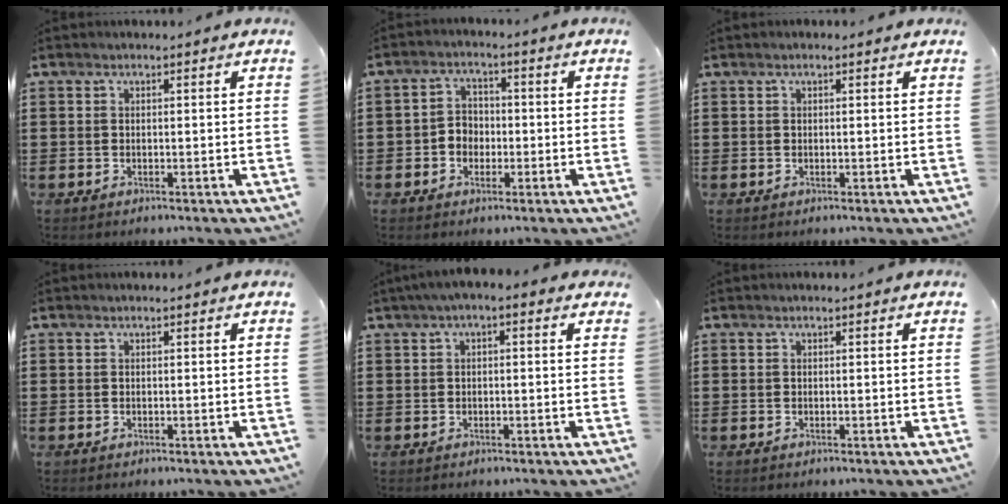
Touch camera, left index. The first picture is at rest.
{"total": 3.3, "force": [-1.3, 2.8, 1.1], "torque": [-0.032, 0.009, -0.029]}
{"total": 0.0}
{"total": 0.0}
{"total": 1.7, "force": [-0.4, 0.7, 1.5], "torque": [-0.035, 0.001, -0.012]}
{"total": 0.0}